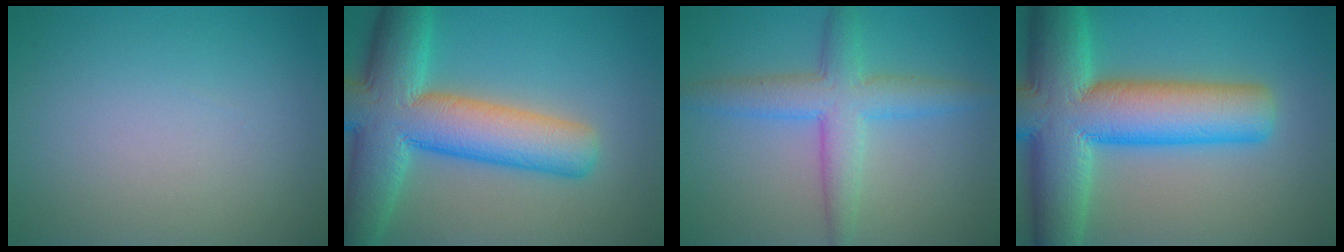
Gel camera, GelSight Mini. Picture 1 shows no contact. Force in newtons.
{"total": 11.5, "press": 11.5, "slide": 0.5}
{"total": 4.8, "press": 4.8, "slide": 0.1}
{"total": 13.8, "press": 13.8, "slide": 0.8}